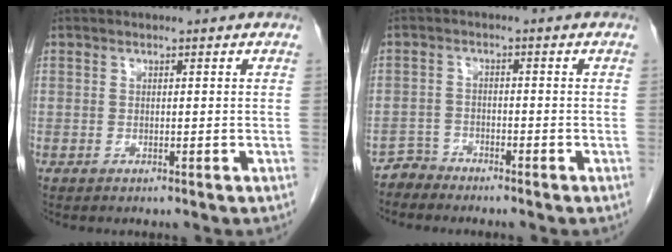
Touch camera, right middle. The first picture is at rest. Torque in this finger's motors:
{"motor_torque": [-0.15, -0.37, -0.03, -0.03]}